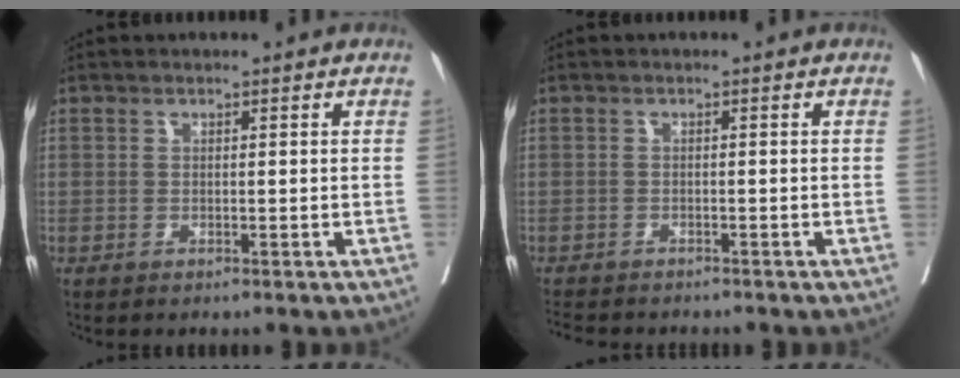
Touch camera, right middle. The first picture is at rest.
{"total": 6.1, "force": [-5.4, 1.5, 2.1], "torque": [-0.031, -0.007, -0.081]}